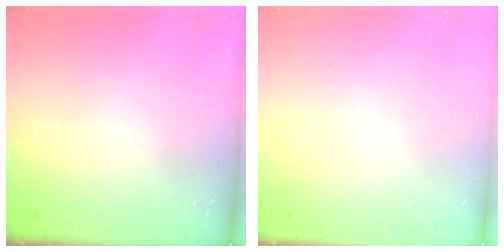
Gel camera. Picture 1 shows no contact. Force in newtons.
{"total": 0.0}